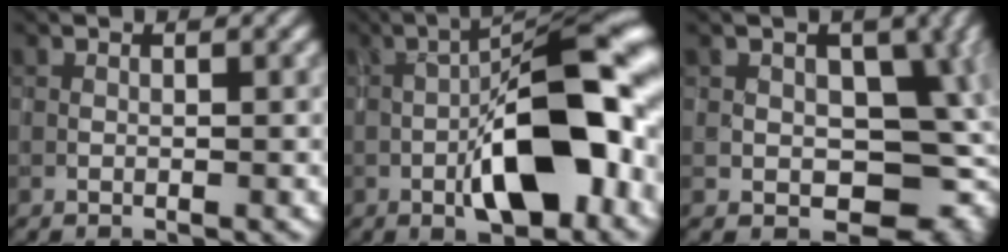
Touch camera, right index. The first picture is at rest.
{"total": 12.0, "force": [-2.7, 4.5, 10.8], "torque": [-0.165, 0.008, -0.046]}
{"total": 9.8, "force": [-1.0, 7.2, 6.6], "torque": [-0.050, -0.009, -0.019]}